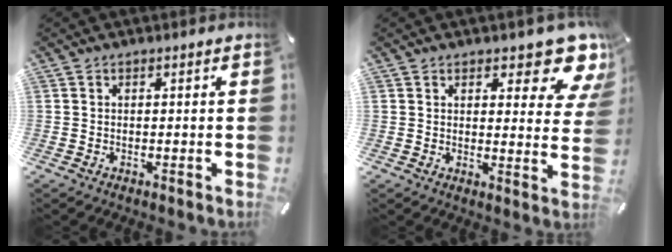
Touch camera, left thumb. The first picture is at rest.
{"total": 10.9, "force": [8.1, 4.3, 5.8], "torque": [-0.054, -0.070, 0.137]}